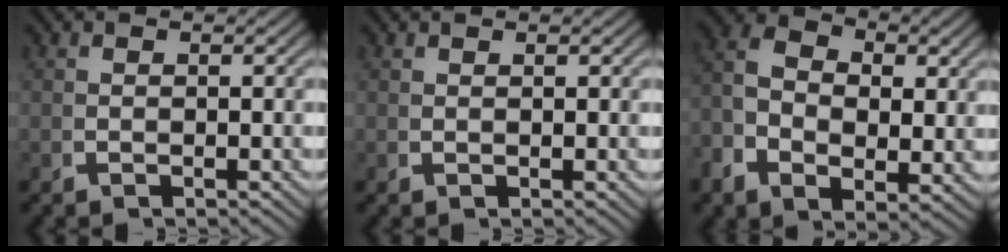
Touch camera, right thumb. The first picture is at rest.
{"total": 0.6, "force": [0.5, -0.3, 0.2], "torque": [-0.003, 0.000, 0.012]}
{"total": 6.7, "force": [0.7, 4.7, 4.7], "torque": [-0.101, -0.016, 0.014]}